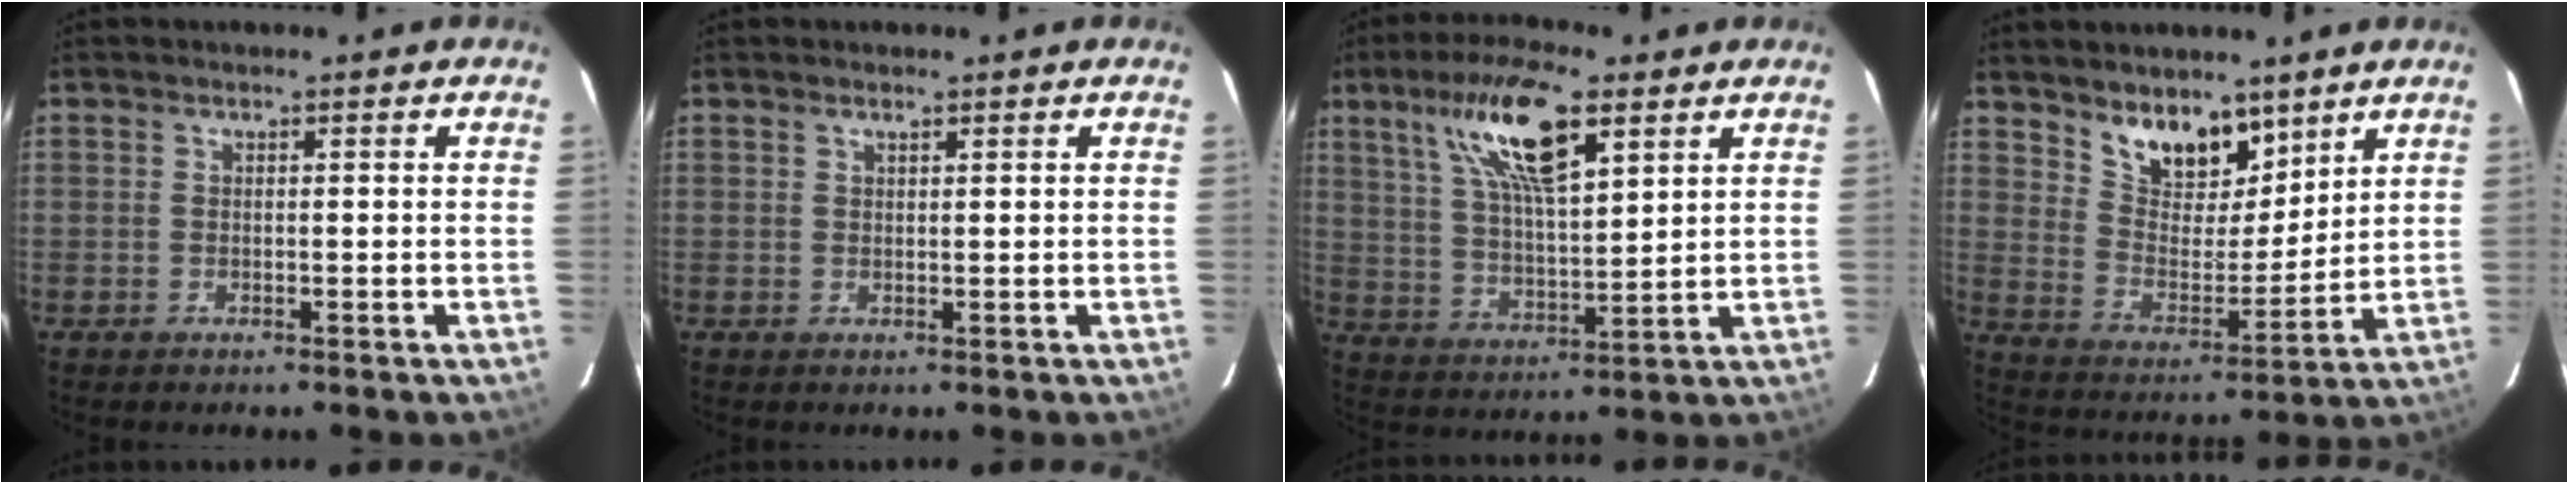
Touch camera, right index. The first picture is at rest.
{"total": 0.7, "force": [0.6, 0.2, 0.4], "torque": [-0.006, 0.002, 0.011]}
{"total": 14.6, "force": [7.8, 4.3, 11.6], "torque": [-0.211, 0.018, 0.148]}
{"total": 11.5, "force": [8.4, 5.6, 5.6], "torque": [-0.094, 0.002, 0.155]}